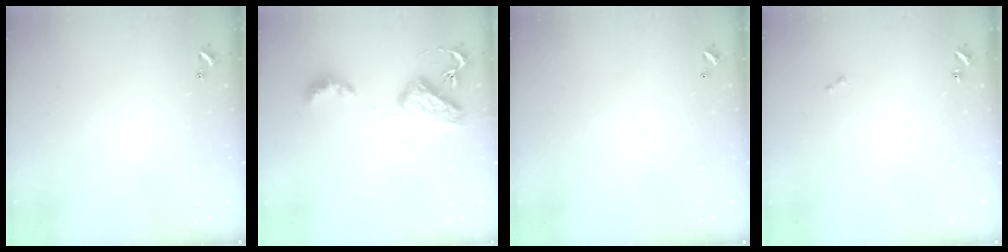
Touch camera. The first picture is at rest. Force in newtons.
{"total": 6.6, "press": 6.6, "slide": 0.4}
{"total": 2.7, "press": 2.7, "slide": 0.1}
{"total": 0.0}